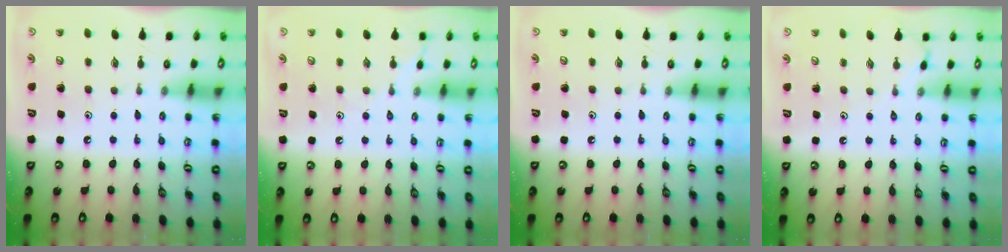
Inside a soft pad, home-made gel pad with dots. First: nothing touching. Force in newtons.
{"total": 3.8, "press": 3.7, "slide": 0.5}
{"total": 0.0}
{"total": 3.2, "press": 3.2, "slide": 0.5}